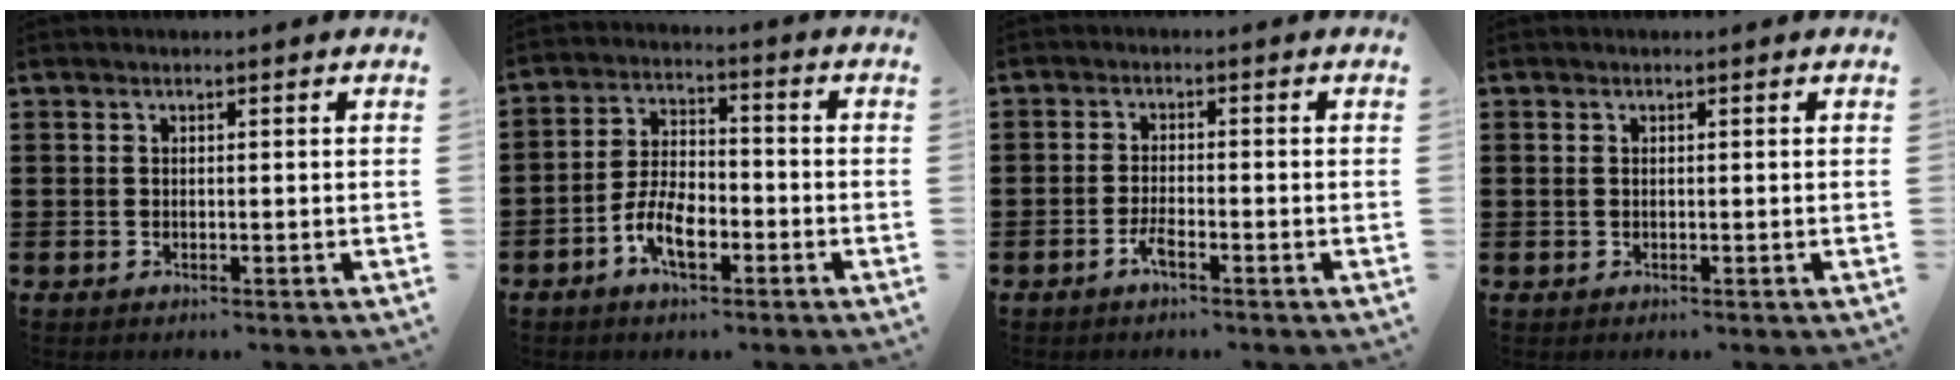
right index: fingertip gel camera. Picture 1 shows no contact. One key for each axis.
{"total": 7.0, "fx": -3.4, "fy": 3.3, "fz": 5.2, "tx": -0.114, "ty": 0.004, "tz": -0.068}
{"total": 2.5, "fx": -1.6, "fy": 0.5, "fz": 1.9, "tx": -0.041, "ty": -0.002, "tz": -0.032}
{"total": 0.5, "fx": 0.1, "fy": 0.4, "fz": 0.4, "tx": -0.009, "ty": 0.003, "tz": 0.002}